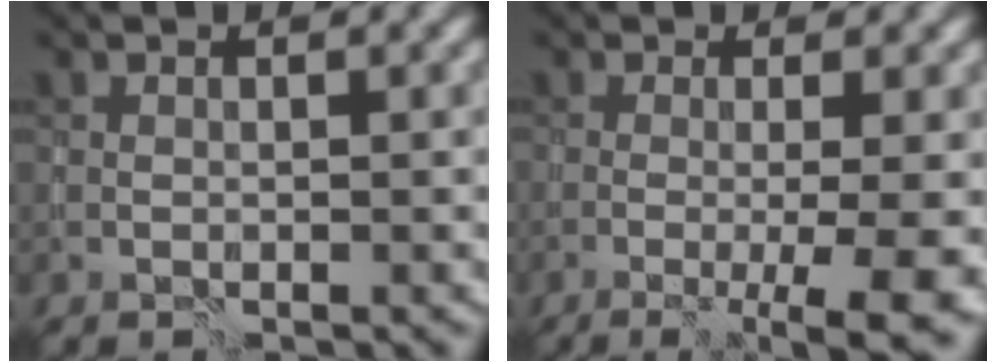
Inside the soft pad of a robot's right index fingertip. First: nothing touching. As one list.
[{"total": 7.6, "force": [-2.1, 2.0, 7.1], "torque": [-0.071, -0.013, -0.025]}]